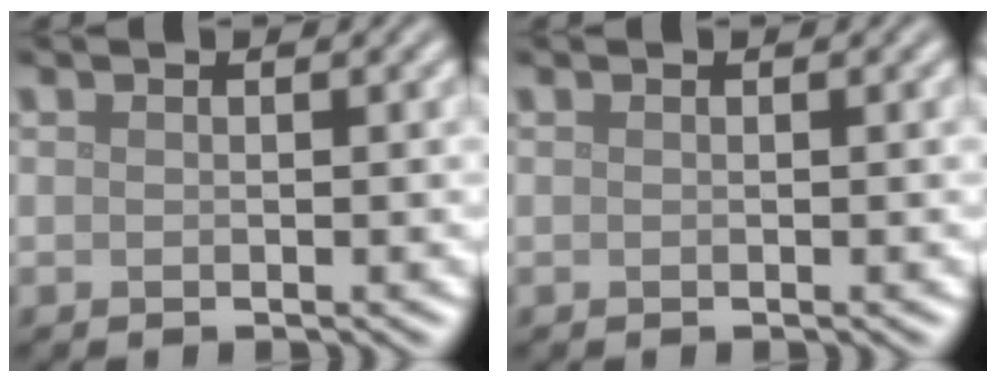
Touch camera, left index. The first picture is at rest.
{"total": 0.0}